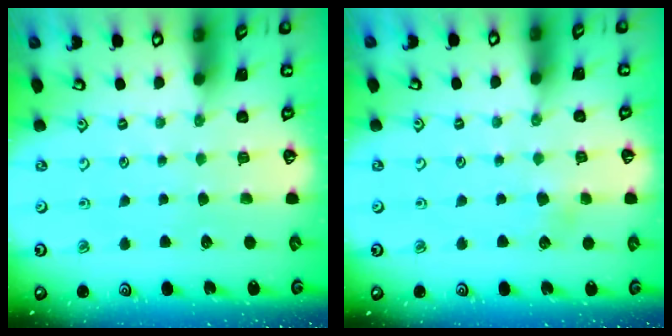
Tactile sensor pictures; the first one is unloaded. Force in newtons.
{"total": 3.5, "press": 3.4, "slide": 0.5}